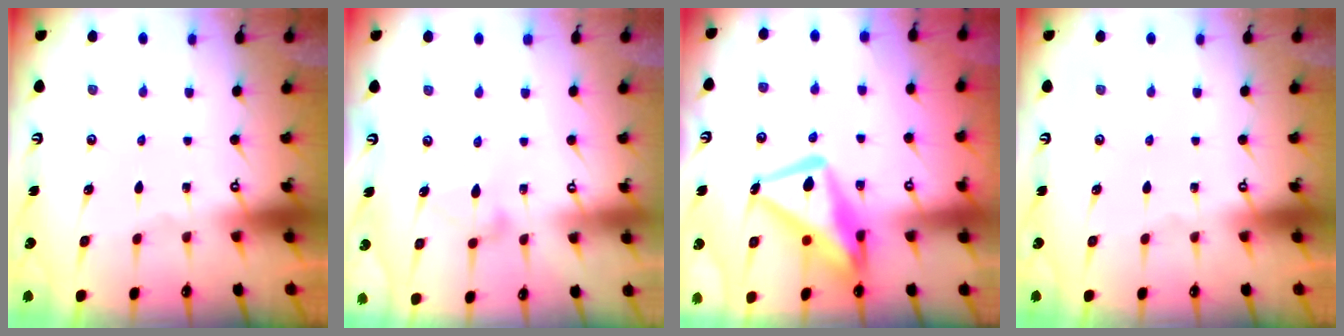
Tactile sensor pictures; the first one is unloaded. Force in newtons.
{"total": 10.6, "press": 10.6, "slide": 0.3}
{"total": 17.2, "press": 17.1, "slide": 1.6}
{"total": 0.0}